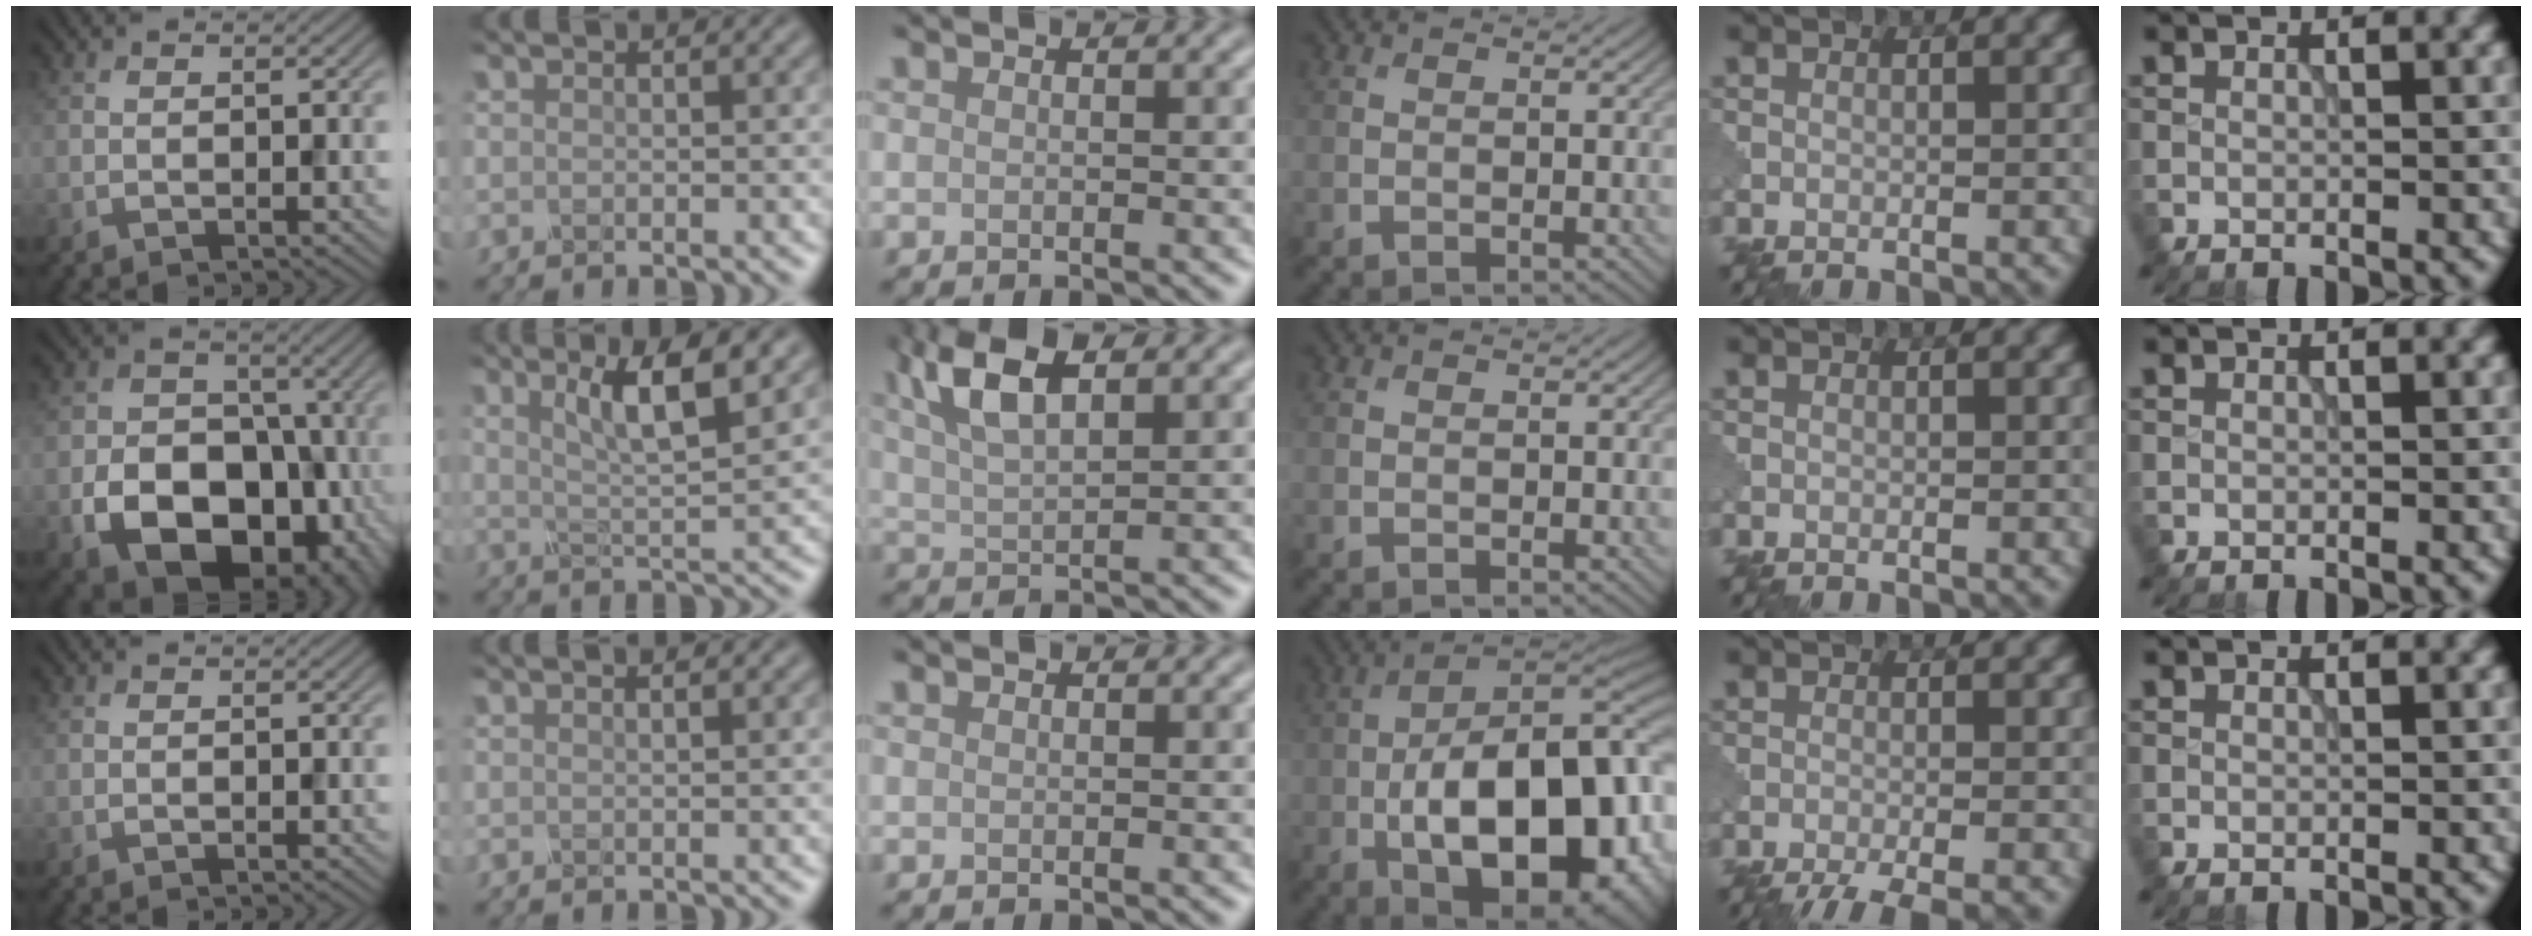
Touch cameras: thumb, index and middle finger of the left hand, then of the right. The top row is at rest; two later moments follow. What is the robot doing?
{"motion": "shake", "object": "sieve"}